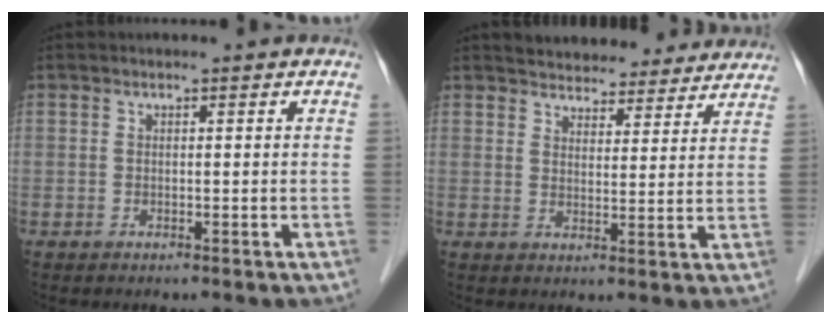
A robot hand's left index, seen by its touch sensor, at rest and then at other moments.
{"total": 16.3, "force": [15.0, 5.0, 4.0], "torque": [-0.034, 0.013, 0.183]}